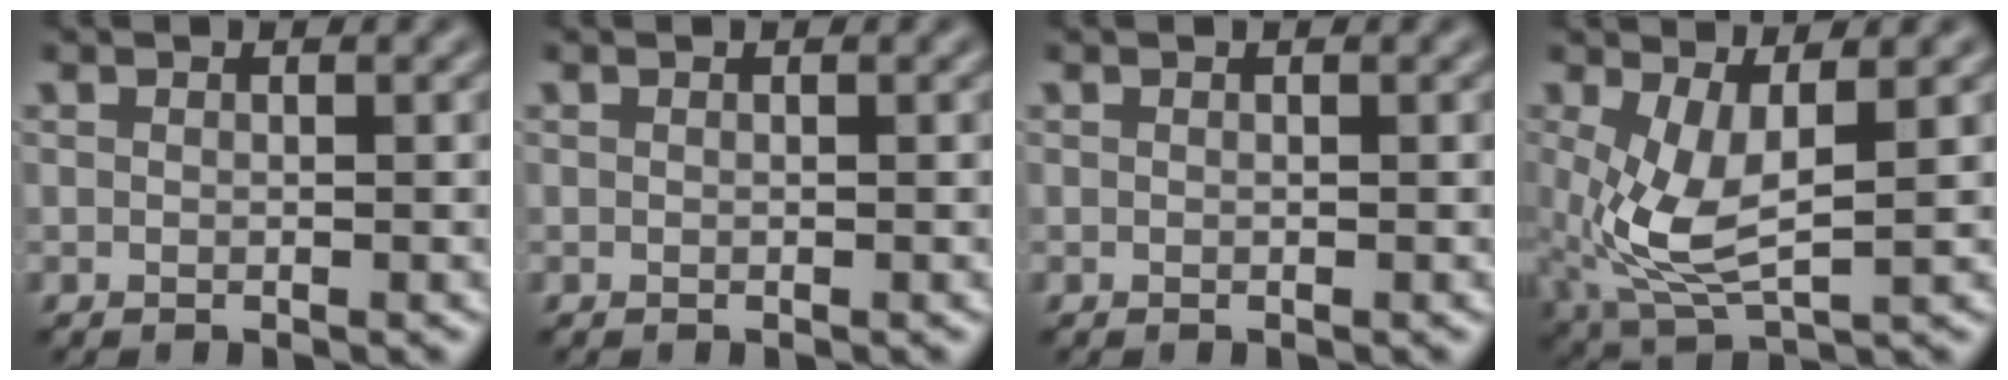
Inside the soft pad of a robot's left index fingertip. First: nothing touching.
{"total": 0.0}
{"total": 0.0}
{"total": 5.5, "force": [0.0, 2.1, 5.1], "torque": [-0.125, -0.014, 0.008]}